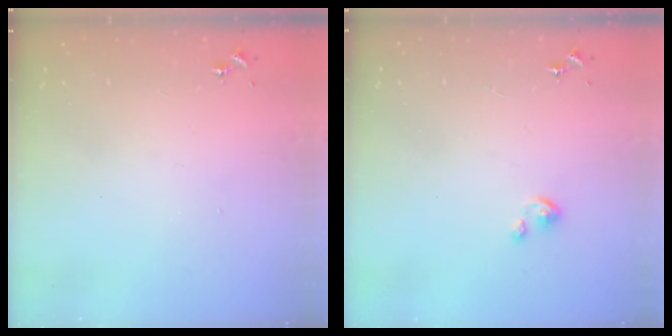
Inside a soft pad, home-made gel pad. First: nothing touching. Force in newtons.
{"total": 2.9, "press": 2.9, "slide": 0.2}